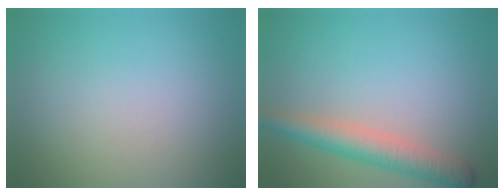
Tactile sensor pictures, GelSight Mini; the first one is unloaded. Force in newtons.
{"total": 4.3, "press": 4.3, "slide": 0.2}